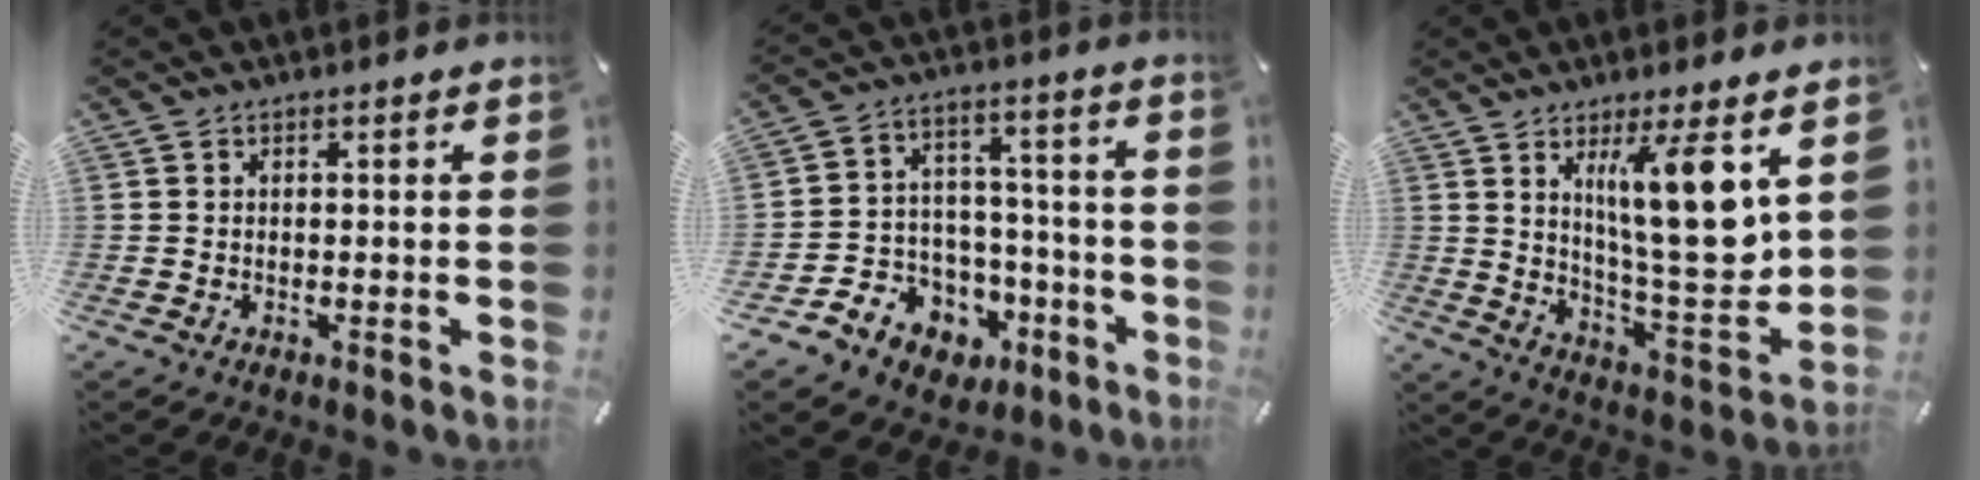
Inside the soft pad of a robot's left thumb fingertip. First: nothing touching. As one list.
[{"total": 10.0, "force": [-4.1, 8.9, 1.9], "torque": [-0.020, 0.022, -0.058]}, {"total": 16.5, "force": [6.9, 3.2, 14.6], "torque": [-0.235, -0.045, 0.103]}]